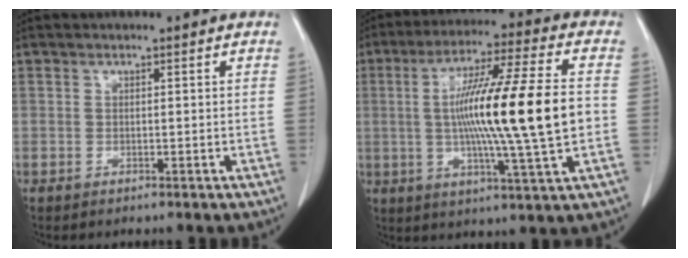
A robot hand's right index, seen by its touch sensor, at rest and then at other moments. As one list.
[{"total": 18.6, "force": [-0.2, -0.2, 18.6], "torque": [-0.319, -0.003, -0.014]}]